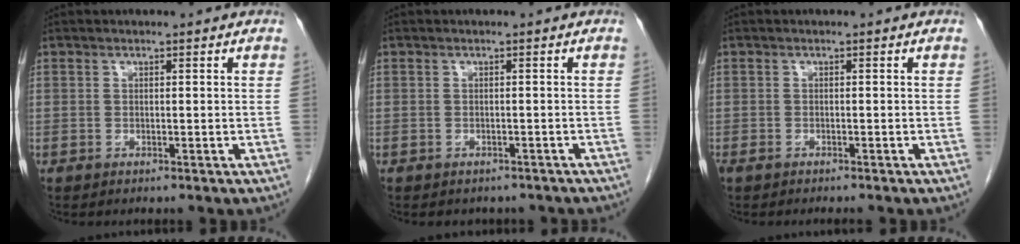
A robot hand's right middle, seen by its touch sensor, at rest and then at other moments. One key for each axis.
{"total": 4.4, "fx": -3.8, "fy": 2.0, "fz": 0.9, "tx": -0.011, "ty": 0.004, "tz": -0.040}
{"total": 2.5, "fx": -2.1, "fy": 0.7, "fz": 1.2, "tx": -0.021, "ty": -0.006, "tz": -0.025}